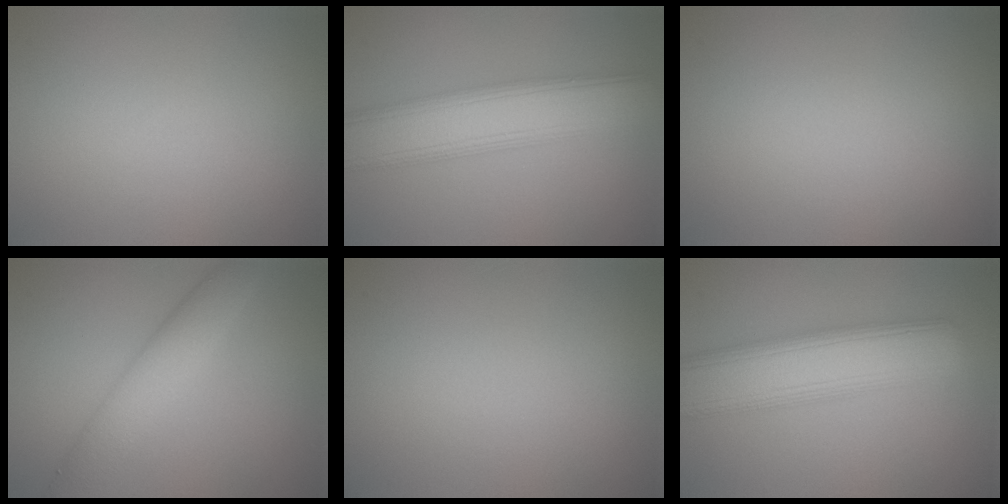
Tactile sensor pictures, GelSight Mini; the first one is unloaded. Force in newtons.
{"total": 8.4, "press": 8.3, "slide": 0.6}
{"total": 0.0}
{"total": 4.8, "press": 4.8, "slide": 0.1}
{"total": 0.0}
{"total": 9.0, "press": 9.0, "slide": 0.5}